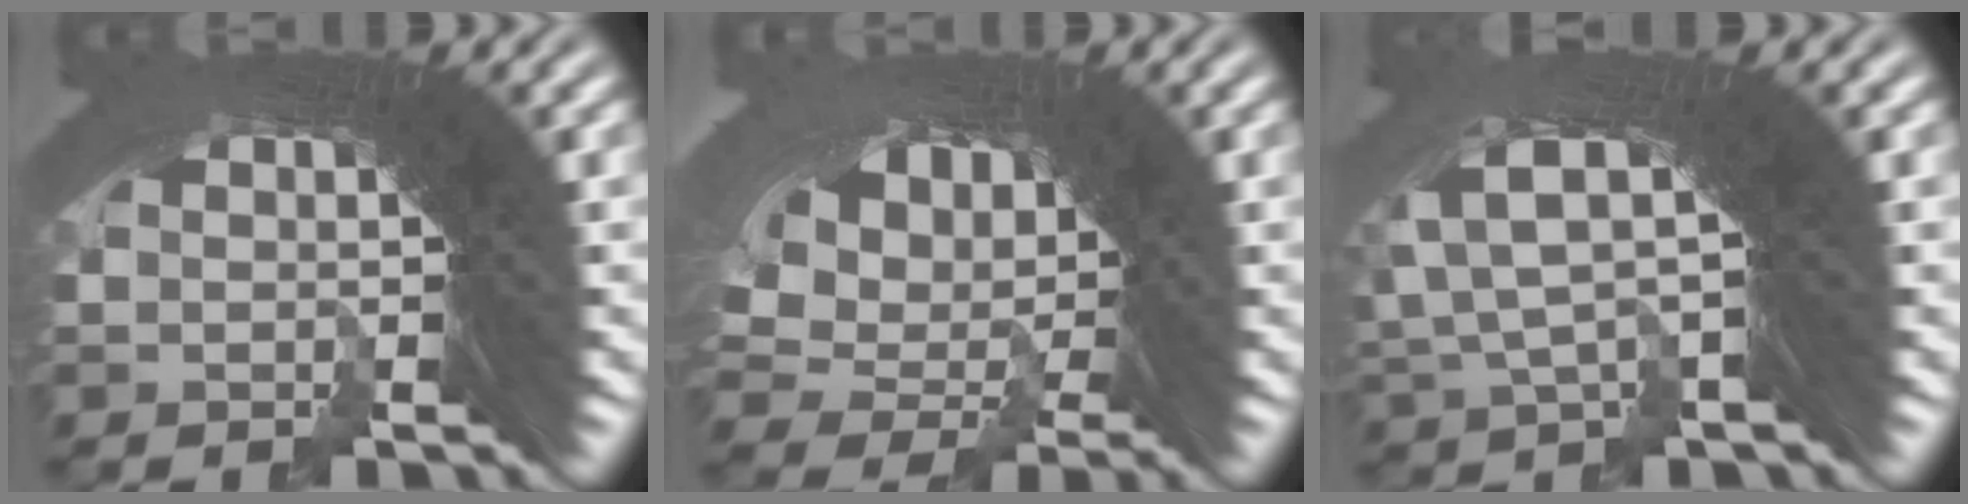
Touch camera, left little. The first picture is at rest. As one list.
[{"total": 10.2, "force": [-2.9, 8.2, 5.3], "torque": [-0.147, -0.047, -0.031]}, {"total": 7.4, "force": [0.8, 4.3, 5.9], "torque": [-0.132, 0.004, 0.004]}]